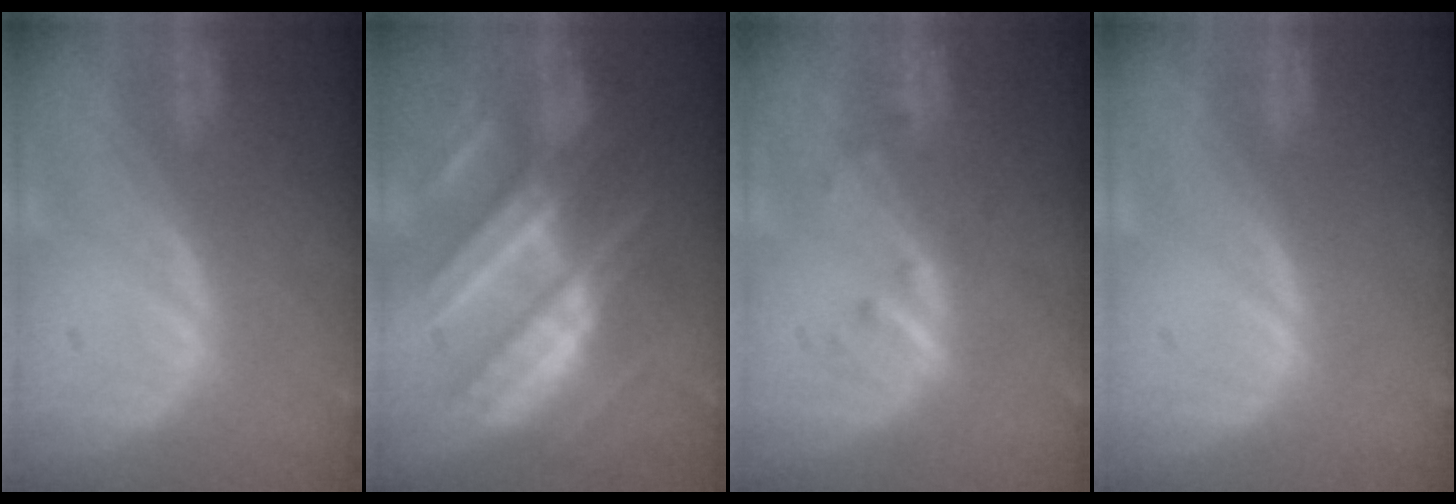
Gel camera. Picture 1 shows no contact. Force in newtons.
{"total": 10.8, "press": 10.7, "slide": 1.1}
{"total": 2.3, "press": 2.3, "slide": 0.3}
{"total": 0.0}